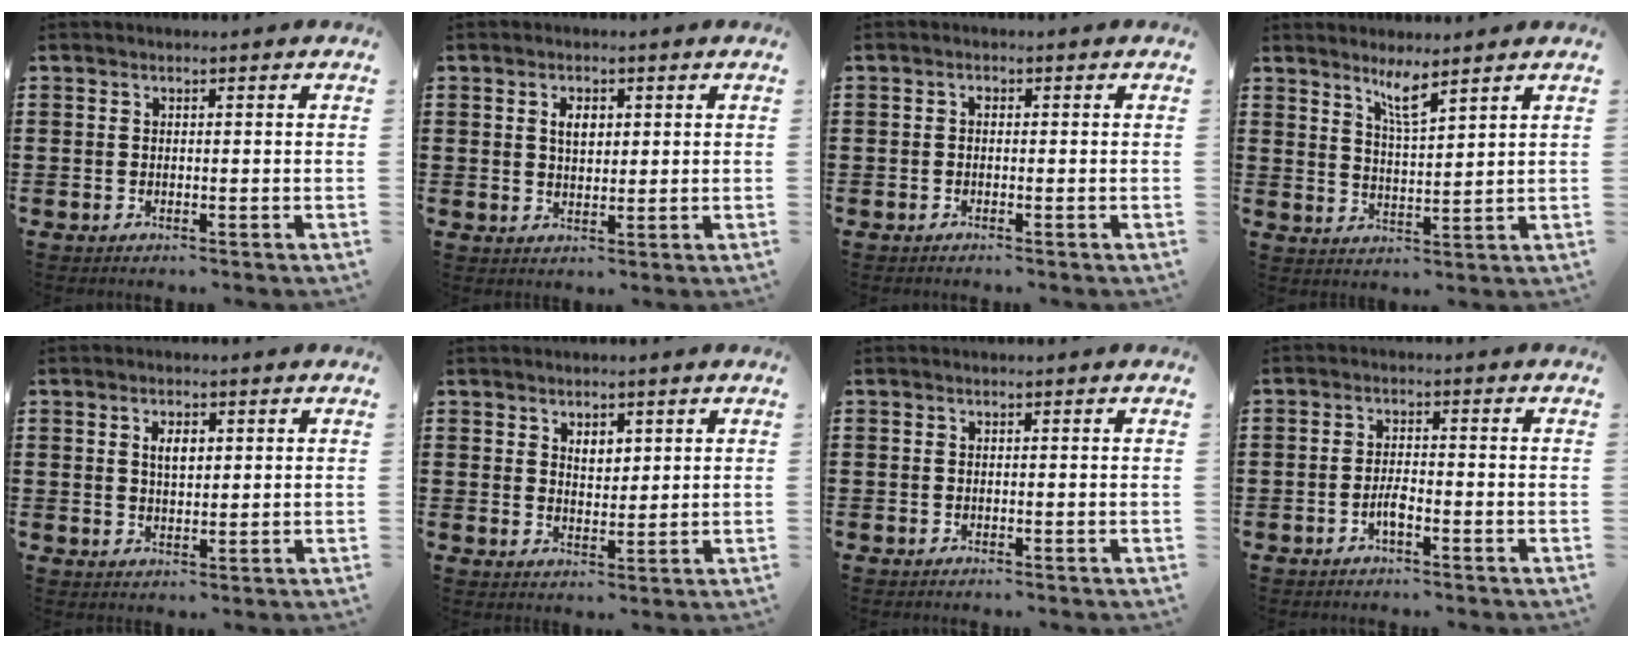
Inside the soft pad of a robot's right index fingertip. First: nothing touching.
{"total": 2.9, "force": [0.8, 1.6, 2.2], "torque": [-0.049, 0.008, 0.014]}
{"total": 0.7, "force": [-0.4, 0.4, 0.4], "torque": [-0.010, 0.001, -0.008]}
{"total": 4.3, "force": [3.4, 0.4, 2.5], "torque": [-0.058, 0.001, 0.060]}
{"total": 2.9, "force": [0.9, 1.3, 2.4], "torque": [-0.042, 0.002, 0.012]}
{"total": 2.6, "force": [1.8, 1.5, 1.2], "torque": [-0.028, 0.006, 0.032]}
{"total": 0.0}
{"total": 2.9, "force": [-1.5, 0.6, 2.5], "torque": [-0.060, -0.005, -0.030]}